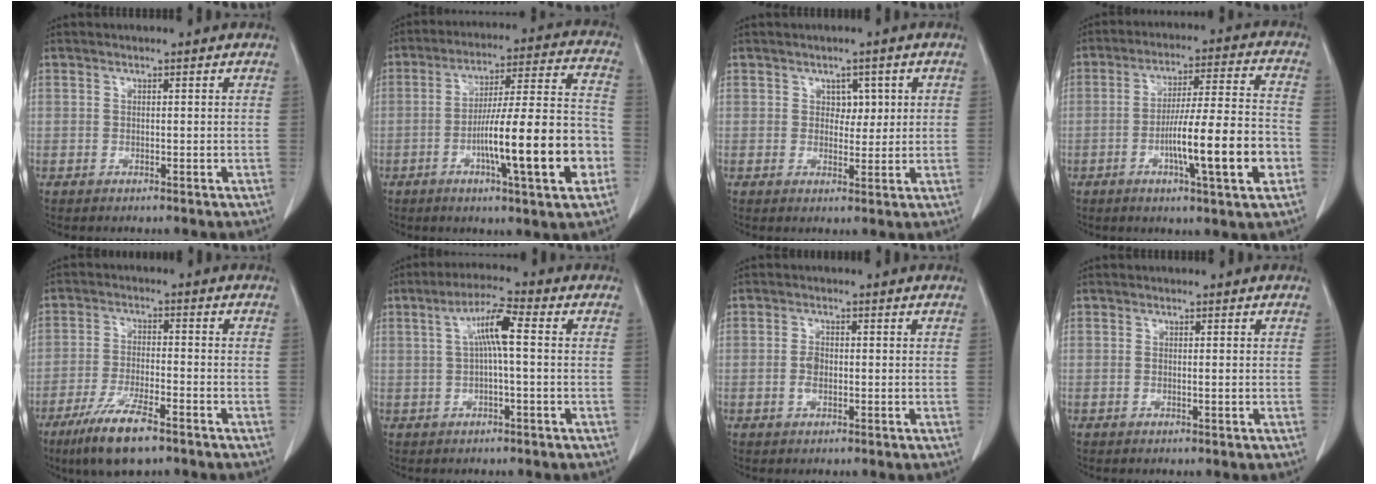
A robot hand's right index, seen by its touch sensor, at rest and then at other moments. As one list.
[{"total": 17.6, "force": [-5.5, 1.2, 16.6], "torque": [-0.259, 0.010, -0.082]}, {"total": 2.9, "force": [0.9, 1.9, 2.0], "torque": [-0.020, 0.001, 0.014]}, {"total": 14.2, "force": [-4.4, 0.7, 13.5], "torque": [-0.221, 0.002, -0.071]}, {"total": 9.3, "force": [-6.2, 1.6, 6.7], "torque": [-0.131, -0.019, -0.108]}, {"total": 6.0, "force": [0.8, 0.4, 6.0], "torque": [-0.112, 0.017, 0.013]}, {"total": 2.1, "force": [-0.4, 1.1, 1.8], "torque": [-0.038, 0.002, -0.007]}, {"total": 0.7, "force": [-0.1, 0.1, 0.6], "torque": [-0.013, -0.002, -0.001]}]